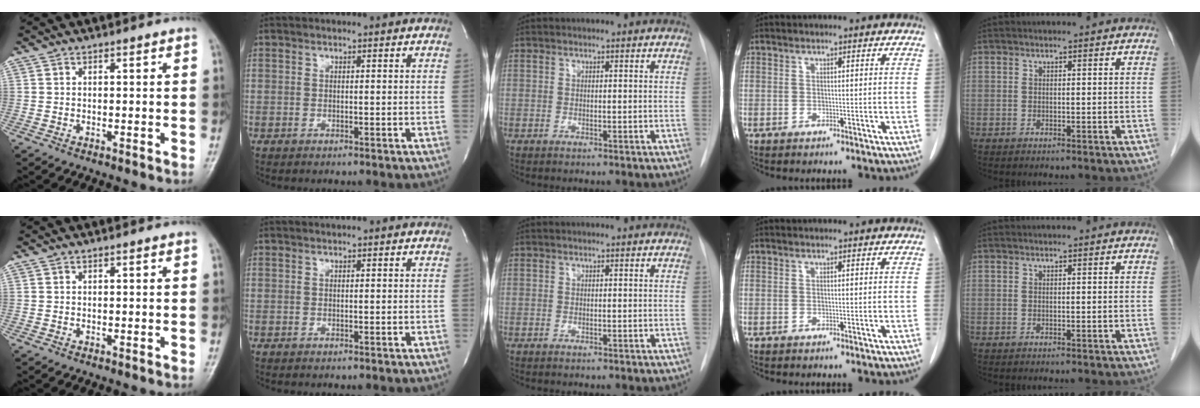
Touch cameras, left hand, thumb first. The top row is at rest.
{}